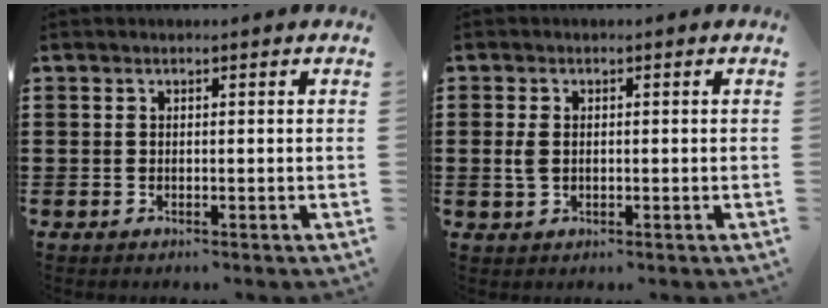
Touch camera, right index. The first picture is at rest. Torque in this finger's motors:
{"motor_torque": [2.14, 0.00, 0.04, 0.04]}